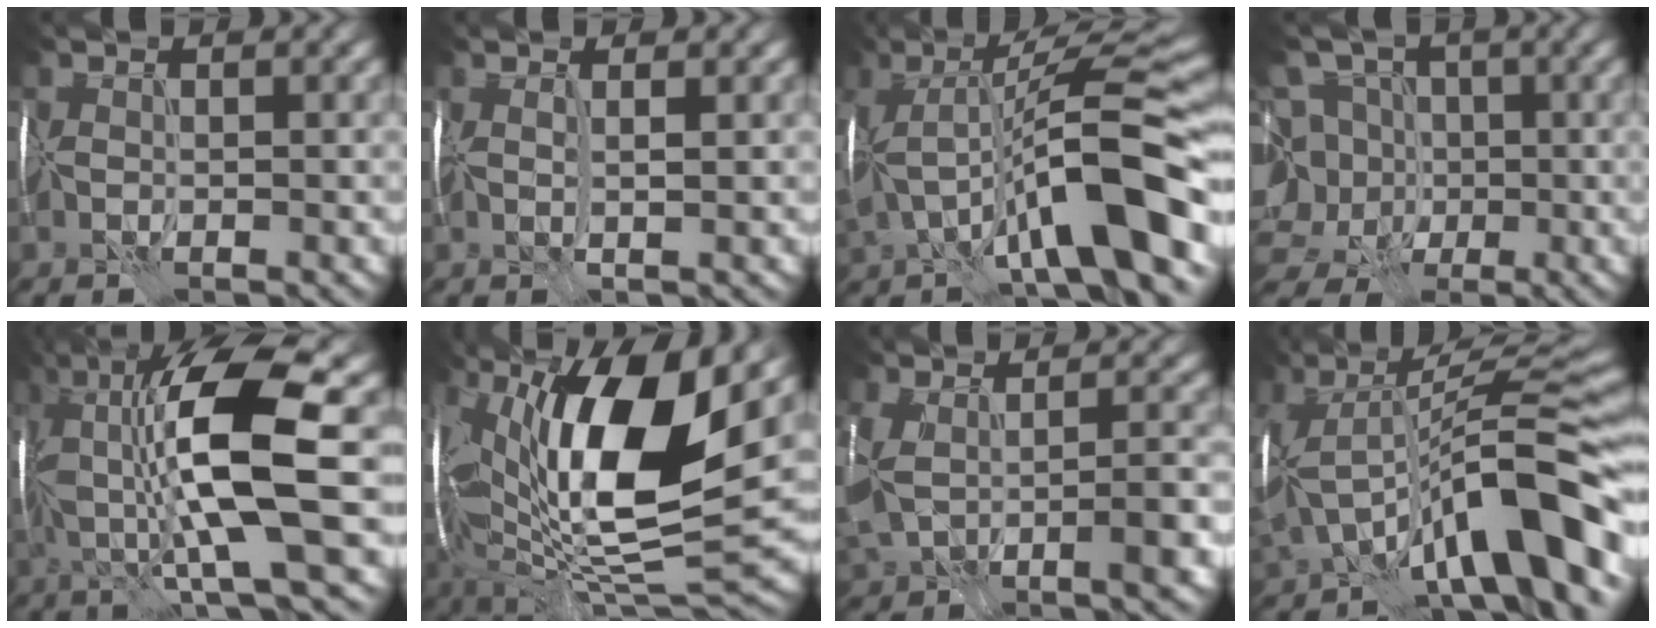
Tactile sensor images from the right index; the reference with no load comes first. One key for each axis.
{"total": 1.4, "fx": 0.7, "fy": -0.4, "fz": 1.1, "tx": -0.021, "ty": 0.004, "tz": 0.010}
{"total": 11.6, "fx": -3.0, "fy": 2.8, "fz": 10.8, "tx": -0.175, "ty": 0.022, "tz": -0.051}
{"total": 10.6, "fx": -2.1, "fy": 9.2, "fz": 4.8, "tx": -0.095, "ty": 0.017, "tz": -0.065}
{"total": 11.7, "fx": 1.1, "fy": 2.0, "fz": 11.5, "tx": -0.205, "ty": 0.006, "tz": 0.026}
{"total": 16.2, "fx": 2.5, "fy": 6.0, "fz": 14.9, "tx": -0.279, "ty": -0.001, "tz": 0.040}
{"total": 5.6, "fx": -1.2, "fy": 2.4, "fz": 4.9, "tx": -0.110, "ty": -0.013, "tz": -0.021}
{"total": 12.2, "fx": -4.5, "fy": 4.0, "fz": 10.6, "tx": -0.164, "ty": 0.010, "tz": -0.072}